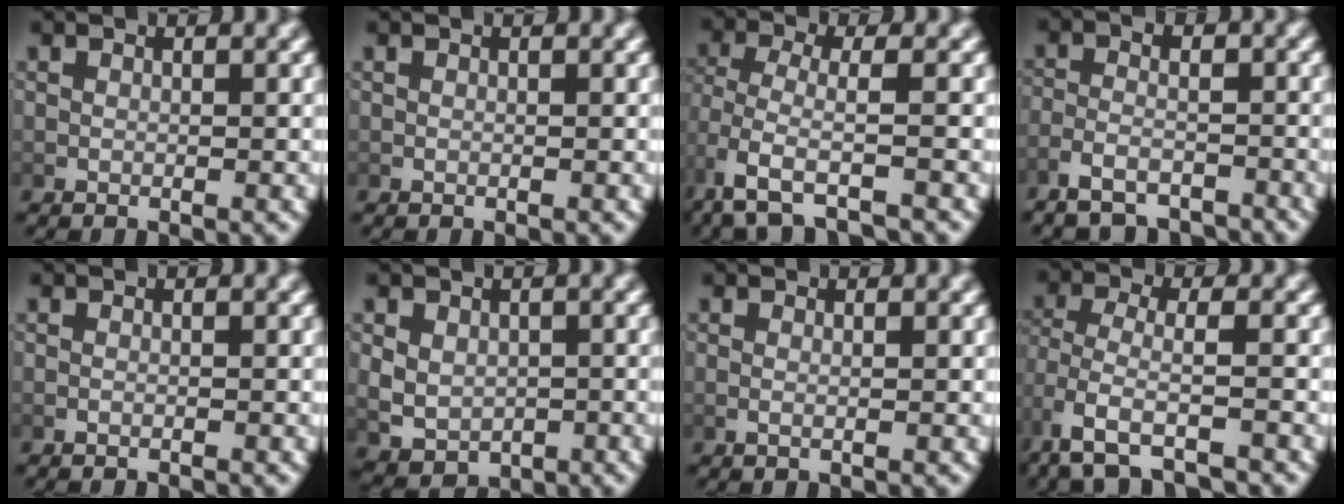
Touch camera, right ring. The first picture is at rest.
{"total": 0.0}
{"total": 3.8, "force": [-2.0, 1.2, 2.9], "torque": [-0.079, -0.027, -0.017]}
{"total": 4.8, "force": [-4.0, 1.7, 2.0], "torque": [-0.031, -0.008, -0.064]}
{"total": 1.0, "force": [-1.0, 0.1, 0.1], "torque": [-0.003, 0.001, -0.016]}
{"total": 4.4, "force": [-0.6, 3.8, 2.2], "torque": [-0.054, -0.028, 0.009]}
{"total": 0.5, "force": [0.0, -0.1, 0.5], "torque": [-0.013, -0.007, 0.001]}
{"total": 4.0, "force": [-2.4, 1.5, 2.8], "torque": [-0.080, -0.028, -0.022]}